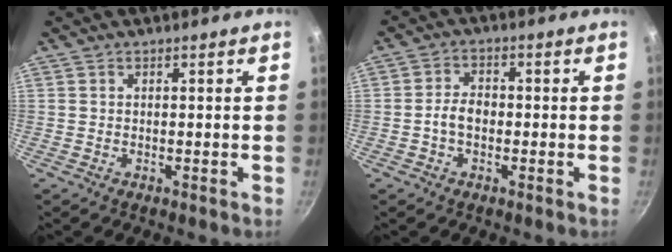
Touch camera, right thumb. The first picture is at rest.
{"total": 4.0, "force": [-0.9, 2.8, 2.8], "torque": [-0.040, 0.020, -0.020]}